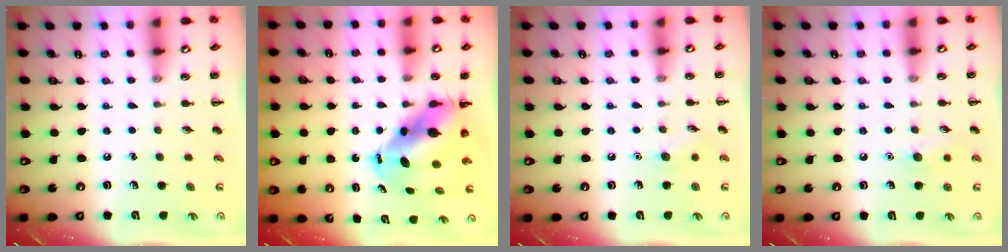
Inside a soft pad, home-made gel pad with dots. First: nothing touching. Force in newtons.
{"total": 9.2, "press": 8.9, "slide": 2.3}
{"total": 6.9, "press": 6.6, "slide": 1.7}
{"total": 6.6, "press": 6.4, "slide": 1.6}